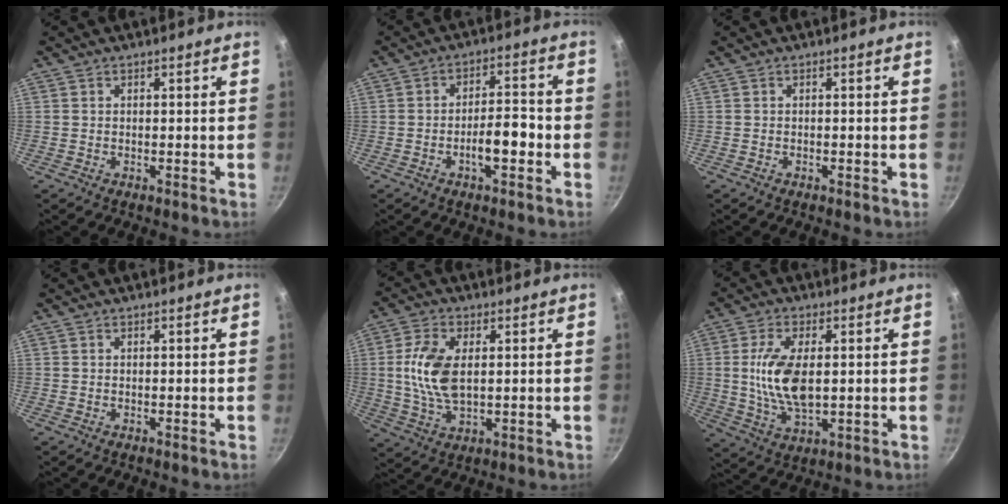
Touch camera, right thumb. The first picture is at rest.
{"total": 6.6, "force": [-2.4, 2.5, 5.6], "torque": [-0.073, 0.030, -0.040]}
{"total": 0.0}
{"total": 0.0}
{"total": 10.4, "force": [1.3, 5.6, 8.7], "torque": [-0.173, -0.001, 0.024]}
{"total": 11.7, "force": [0.9, 5.8, 10.1], "torque": [-0.193, -0.005, 0.021]}